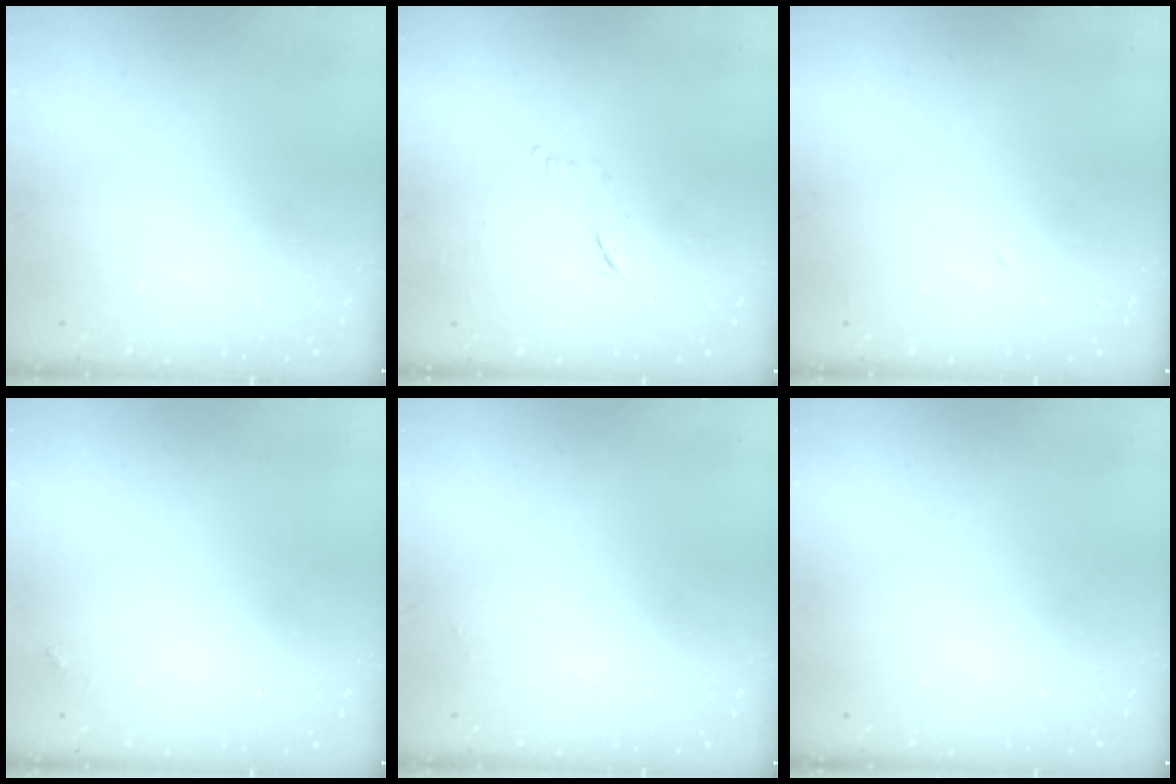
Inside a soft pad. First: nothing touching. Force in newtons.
{"total": 7.6, "press": 7.6, "slide": 0.9}
{"total": 2.7, "press": 2.5, "slide": 1.0}
{"total": 3.6, "press": 3.6, "slide": 0.2}
{"total": 1.9, "press": 1.9, "slide": 0.3}
{"total": 1.5, "press": 1.5, "slide": 0.1}